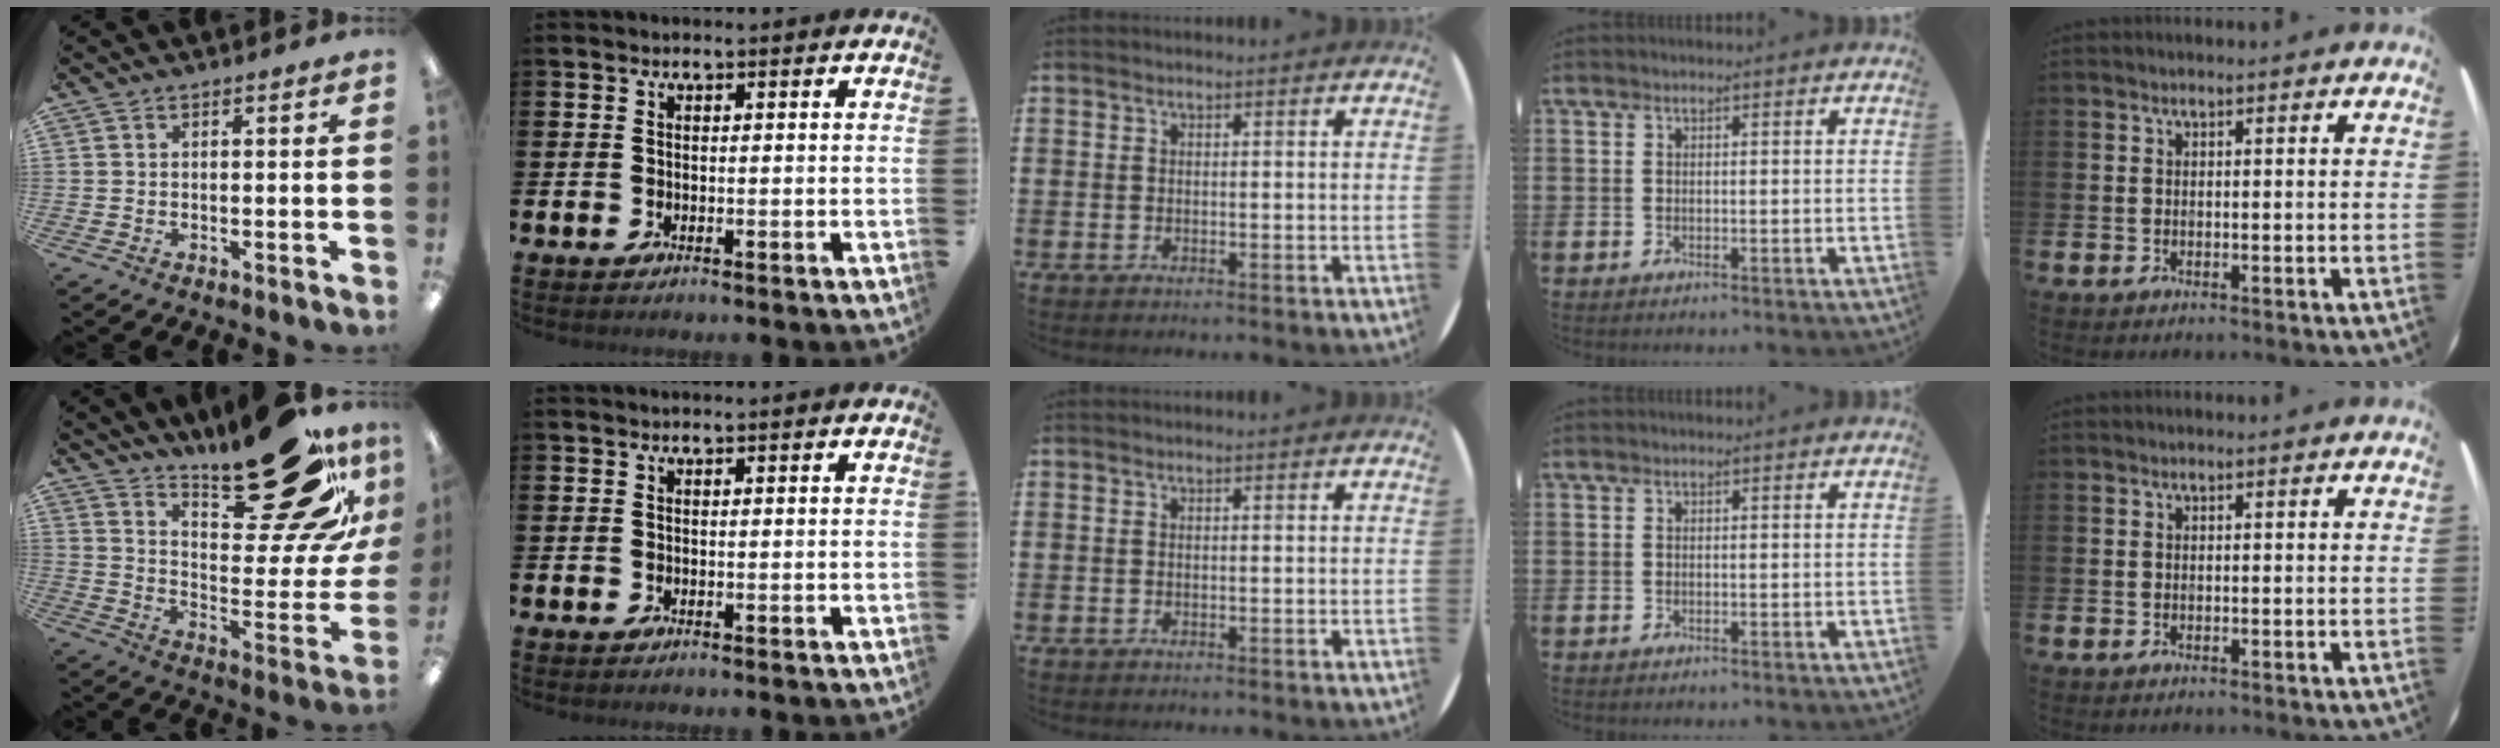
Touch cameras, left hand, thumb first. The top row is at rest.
{"thumb": {"total": 29.2, "force": [19.6, 10.2, 19.2], "torque": [-0.241, -0.128, 0.317]}}